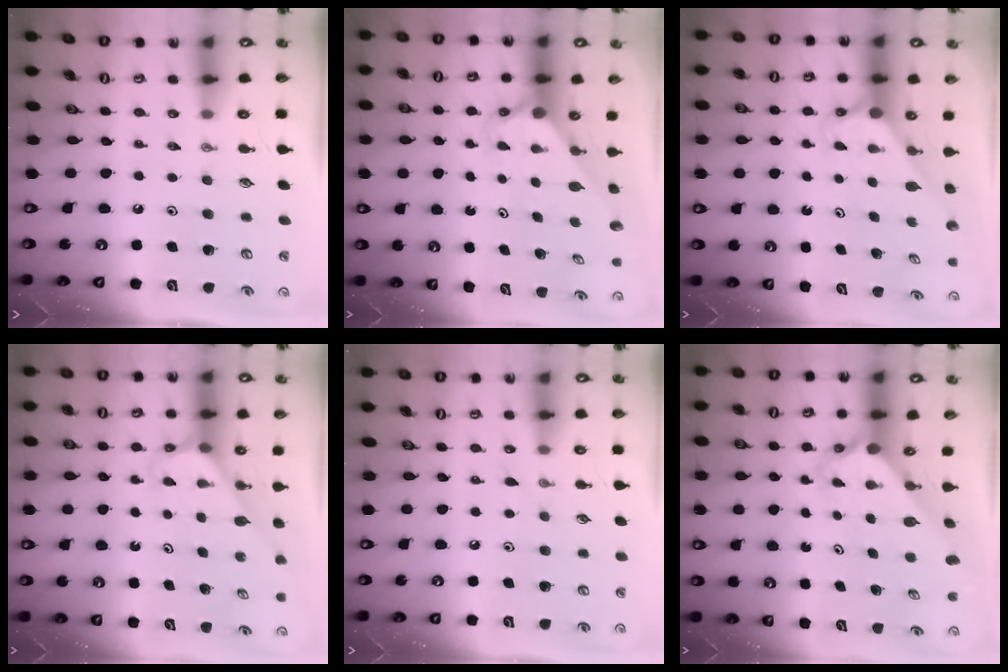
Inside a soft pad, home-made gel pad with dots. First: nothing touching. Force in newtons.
{"total": 3.1, "press": 3.1, "slide": 0.2}
{"total": 2.8, "press": 2.8, "slide": 0.0}
{"total": 3.3, "press": 3.3, "slide": 0.2}
{"total": 5.5, "press": 5.4, "slide": 0.6}
{"total": 3.0, "press": 3.0, "slide": 0.1}